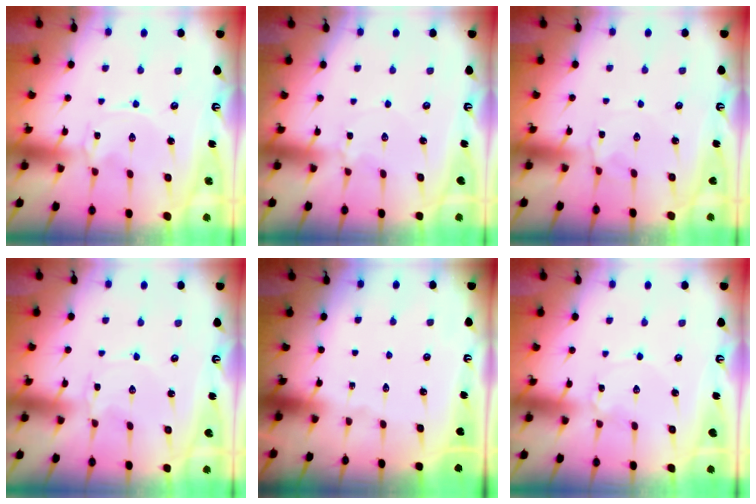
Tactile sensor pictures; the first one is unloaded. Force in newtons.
{"total": 2.7, "press": 2.7, "slide": 0.3}
{"total": 2.0, "press": 1.9, "slide": 0.3}
{"total": 1.1, "press": 1.1, "slide": 0.2}
{"total": 0.0}
{"total": 1.6, "press": 1.6, "slide": 0.2}